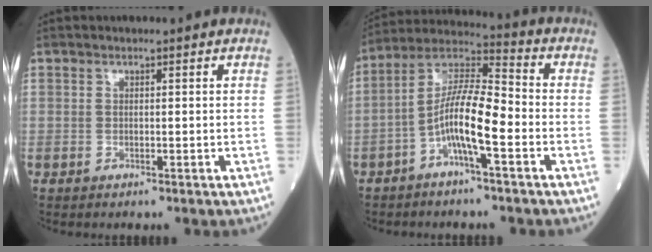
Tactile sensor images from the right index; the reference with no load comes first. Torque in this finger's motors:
{"motor_torque": [1.18, -0.96, 0.33, 0.16]}